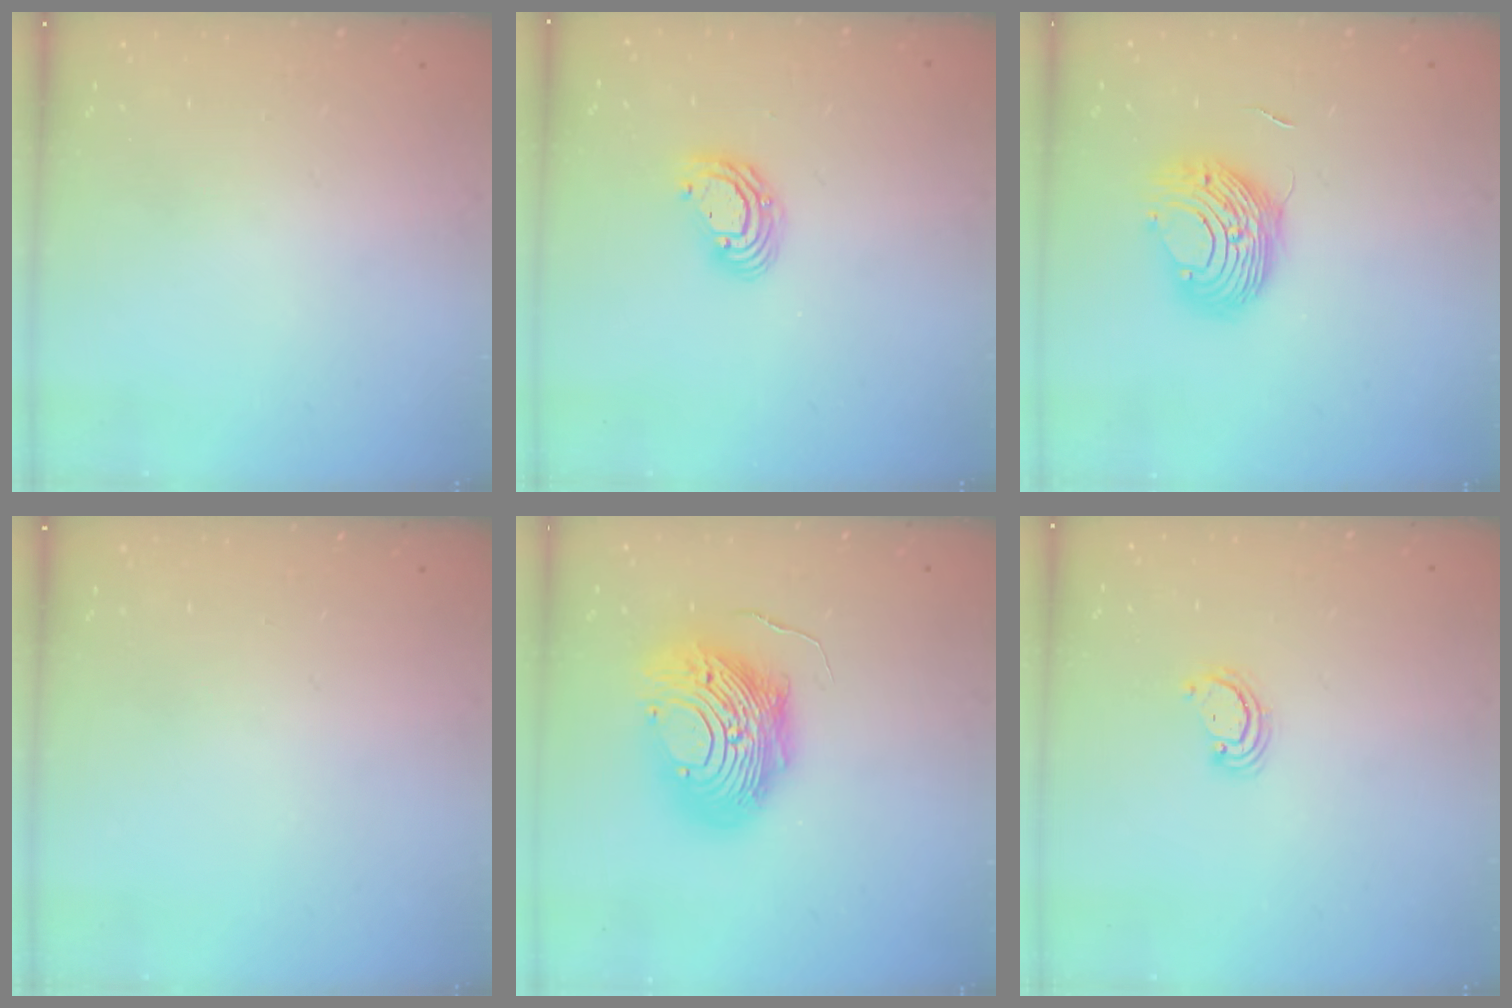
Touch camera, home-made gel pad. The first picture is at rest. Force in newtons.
{"total": 7.5, "press": 7.4, "slide": 1.1}
{"total": 9.3, "press": 9.3, "slide": 0.6}
{"total": 0.0}
{"total": 15.7, "press": 15.6, "slide": 1.5}
{"total": 2.9, "press": 2.8, "slide": 0.3}